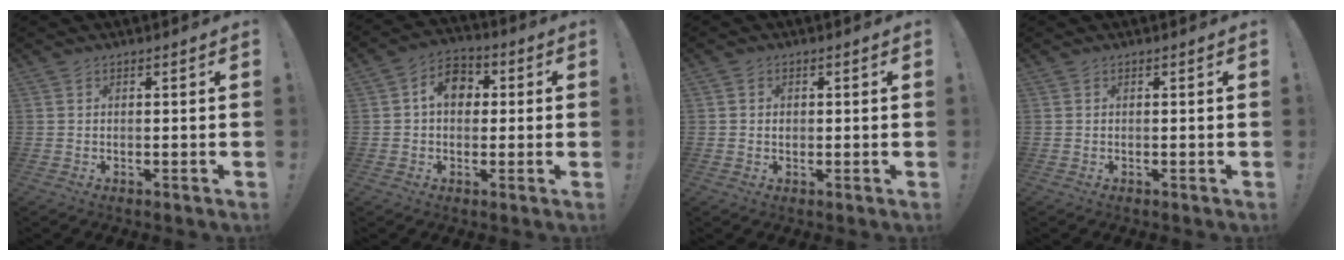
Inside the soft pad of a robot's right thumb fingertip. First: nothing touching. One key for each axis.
{"total": 9.0, "fx": 1.8, "fy": 6.7, "fz": 5.7, "tx": -0.087, "ty": 0.011, "tz": 0.034}
{"total": 1.6, "fx": -0.1, "fy": 1.6, "fz": 0.4, "tx": 0.010, "ty": -0.002, "tz": -0.005}
{"total": 0.0}